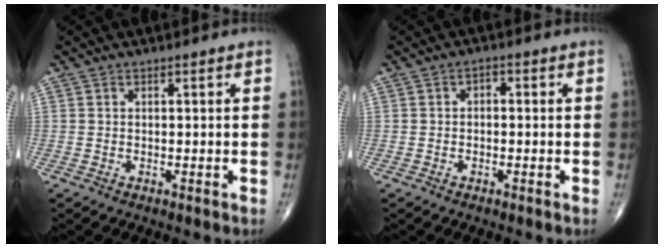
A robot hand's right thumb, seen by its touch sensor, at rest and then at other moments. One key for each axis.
{"total": 1.4, "fx": -0.1, "fy": 1.0, "fz": 1.1, "tx": -0.004, "ty": 0.007, "tz": -0.009}